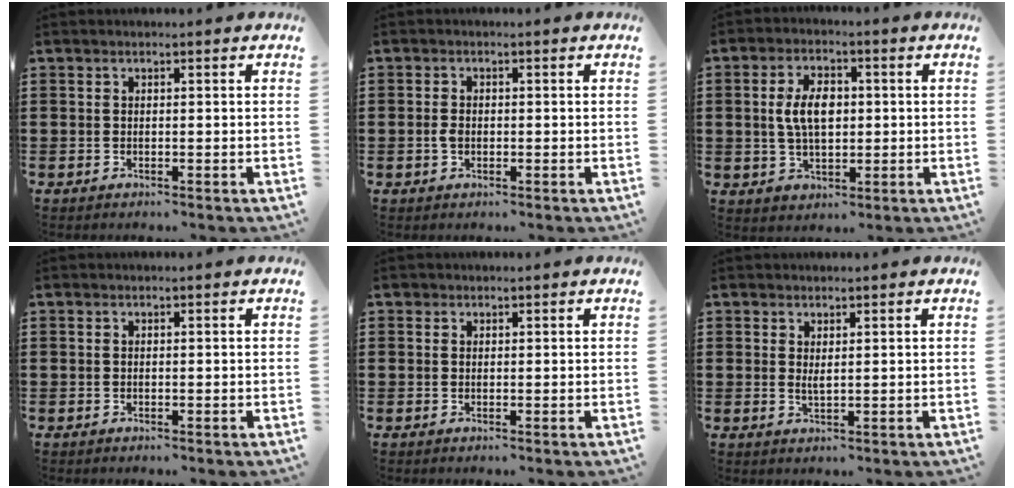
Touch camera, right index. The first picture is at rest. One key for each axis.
{"total": 1.7, "fx": -0.4, "fy": 1.1, "fz": 1.2, "tx": -0.024, "ty": 0.004, "tz": -0.008}
{"total": 6.9, "fx": 0.6, "fy": 4.2, "fz": 5.4, "tx": -0.119, "ty": 0.007, "tz": 0.003}
{"total": 0.0}
{"total": 0.6, "fx": 0.3, "fy": 0.5, "fz": 0.0, "tx": -0.002, "ty": 0.004, "tz": 0.006}
{"total": 1.5, "fx": 0.8, "fy": 0.2, "fz": 1.2, "tx": -0.025, "ty": 0.000, "tz": 0.015}